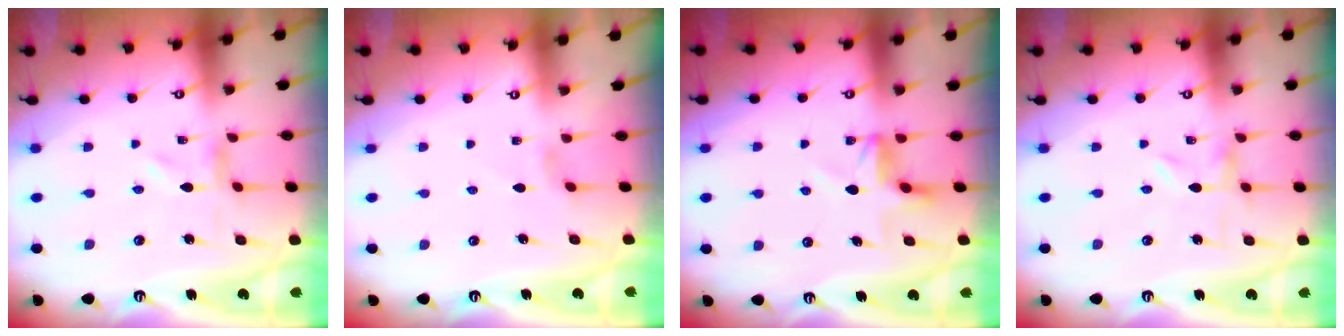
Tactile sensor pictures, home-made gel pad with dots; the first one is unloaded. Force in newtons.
{"total": 1.7, "press": 1.6, "slide": 0.4}
{"total": 5.1, "press": 4.7, "slide": 2.1}
{"total": 0.0}